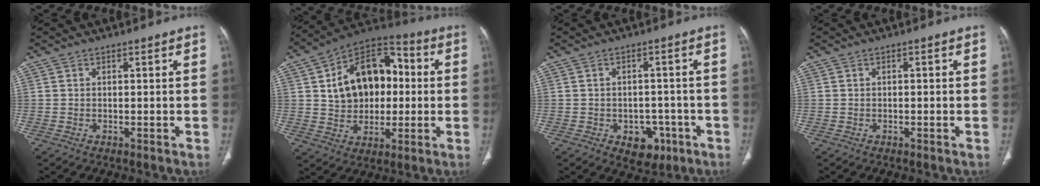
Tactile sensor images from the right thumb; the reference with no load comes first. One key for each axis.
{"total": 18.9, "fx": 2.4, "fy": 13.2, "fz": 13.3, "tx": -0.165, "ty": 0.027, "tz": 0.038}
{"total": 6.7, "fx": -2.9, "fy": 4.9, "fz": 3.6, "tx": -0.015, "ty": 0.021, "tz": -0.030}
{"total": 0.7, "fx": -0.1, "fy": 0.3, "fz": 0.6, "tx": -0.010, "ty": 0.001, "tz": -0.001}